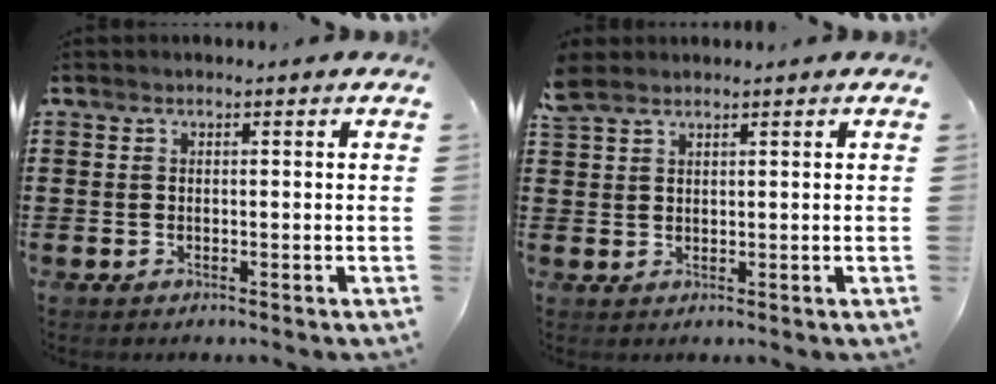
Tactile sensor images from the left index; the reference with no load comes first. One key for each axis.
{"total": 2.4, "fx": 2.0, "fy": 0.9, "fz": 0.9, "tx": -0.023, "ty": 0.005, "tz": 0.038}